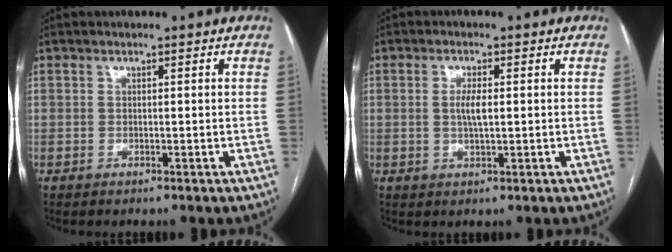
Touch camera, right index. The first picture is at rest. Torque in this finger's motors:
{"motor_torque": [0.66, 0.05, 0.39, 0.11]}